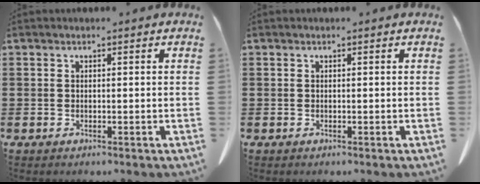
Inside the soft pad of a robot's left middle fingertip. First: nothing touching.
{"total": 0.0}